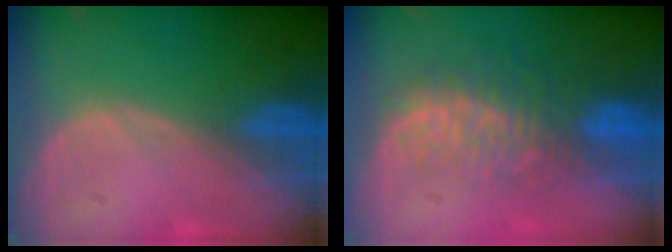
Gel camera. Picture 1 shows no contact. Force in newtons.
{"total": 8.7, "press": 7.8, "slide": 3.8}